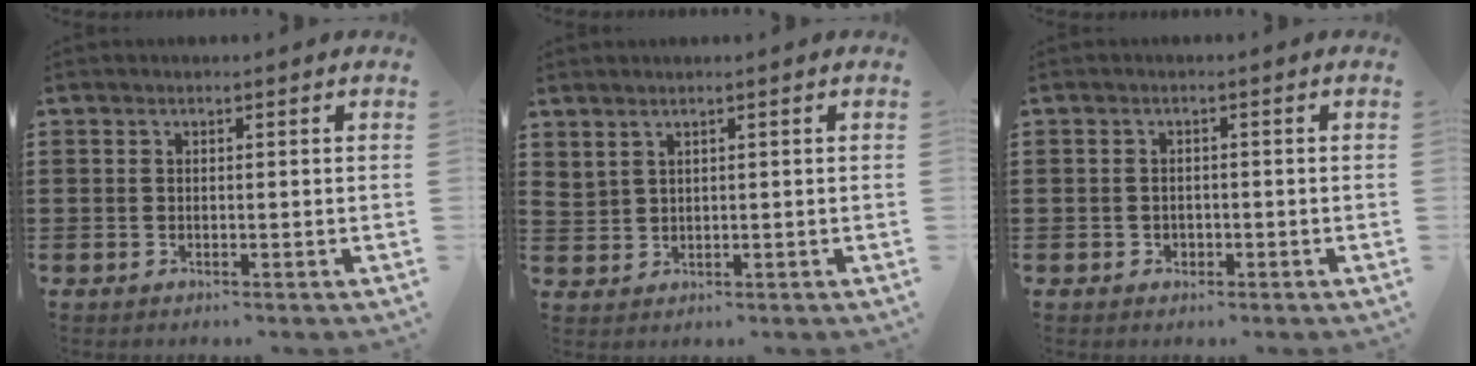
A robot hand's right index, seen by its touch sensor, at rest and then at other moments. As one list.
[{"total": 1.4, "force": [1.3, 0.6, 0.4], "torque": [-0.010, 0.001, 0.025]}, {"total": 1.2, "force": [-0.6, 1.0, 0.2], "torque": [-0.007, 0.002, -0.014]}]